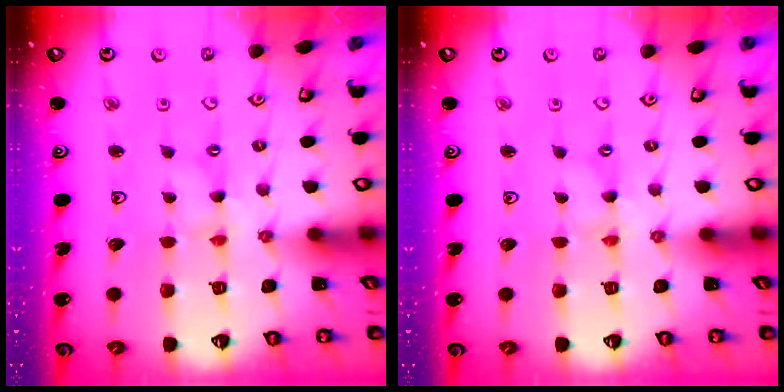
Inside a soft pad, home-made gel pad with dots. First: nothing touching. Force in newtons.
{"total": 0.0}